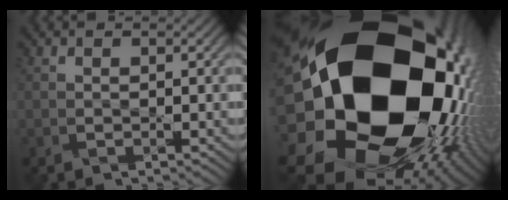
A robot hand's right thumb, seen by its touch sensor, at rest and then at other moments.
{"total": 25.2, "force": [2.8, 19.5, 15.7], "torque": [-0.343, -0.074, 0.049]}